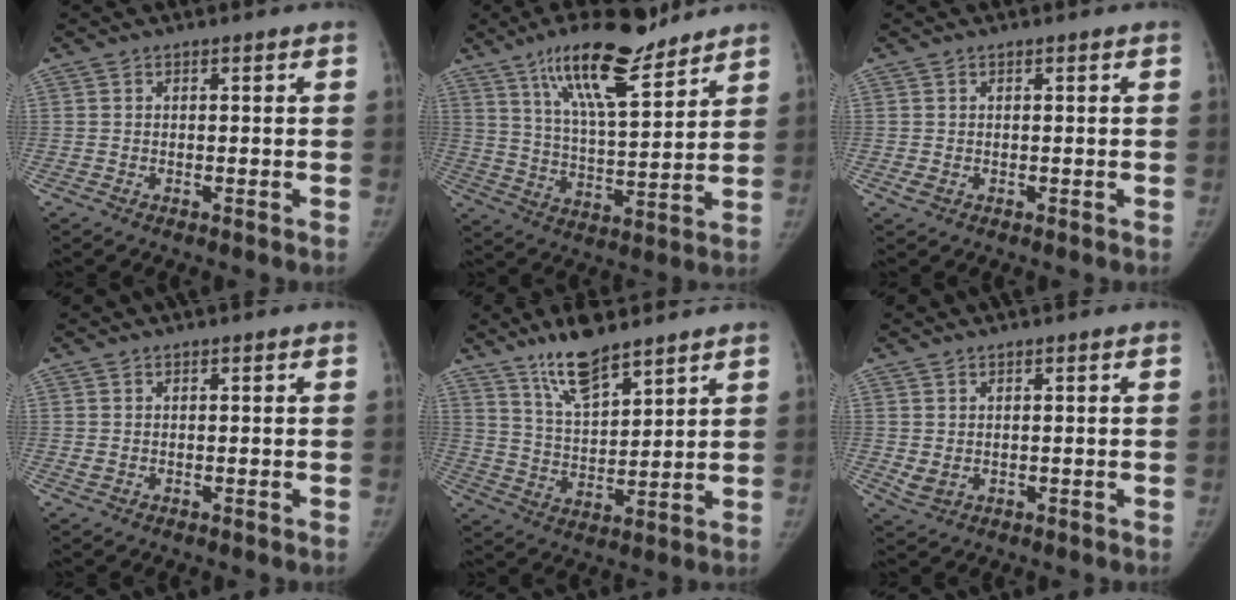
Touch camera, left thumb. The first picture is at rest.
{"total": 16.9, "force": [11.8, 4.8, 11.1], "torque": [-0.166, -0.060, 0.207]}
{"total": 1.1, "force": [-0.1, 0.9, 0.6], "torque": [-0.012, -0.002, 0.003]}
{"total": 0.8, "force": [0.4, 0.6, 0.5], "torque": [-0.007, -0.001, 0.010]}
{"total": 11.3, "force": [8.5, 3.3, 6.6], "torque": [-0.105, -0.053, 0.164]}
{"total": 2.5, "force": [0.5, 1.8, 1.7], "torque": [-0.031, -0.010, 0.019]}